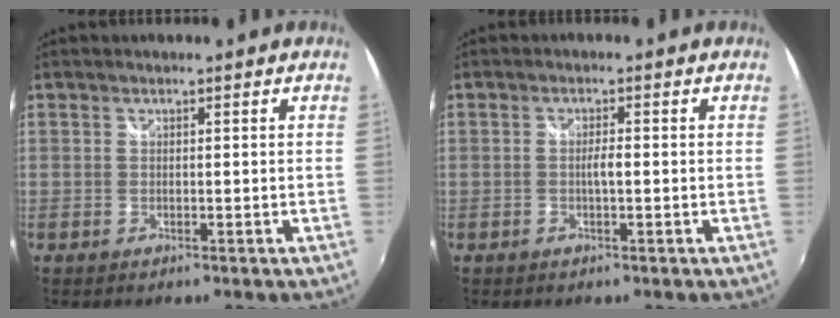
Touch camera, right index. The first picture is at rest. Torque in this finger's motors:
{"motor_torque": [0.47, 0.14, 0.26, 0.06]}